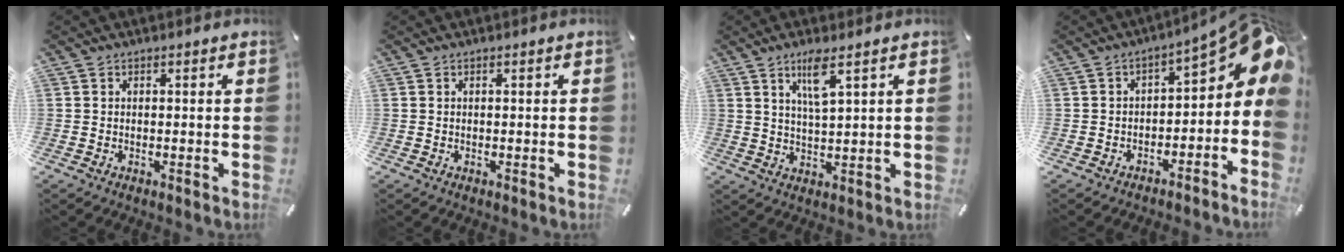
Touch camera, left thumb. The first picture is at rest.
{"total": 0.0}
{"total": 6.4, "force": [3.8, 0.9, 5.0], "torque": [-0.102, 0.000, 0.061]}
{"total": 11.9, "force": [3.7, 6.1, 9.6], "torque": [-0.101, -0.039, 0.058]}